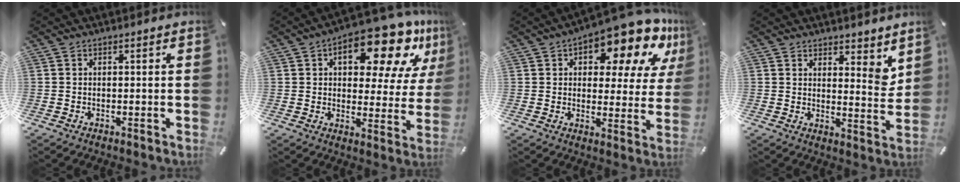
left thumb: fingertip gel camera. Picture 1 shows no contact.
{"total": 17.9, "force": [10.5, 8.2, 12.0], "torque": [-0.153, -0.064, 0.167]}
{"total": 15.4, "force": [11.3, 5.8, 8.8], "torque": [-0.120, -0.088, 0.184]}
{"total": 5.9, "force": [4.1, 3.3, 2.7], "torque": [-0.016, -0.037, 0.067]}